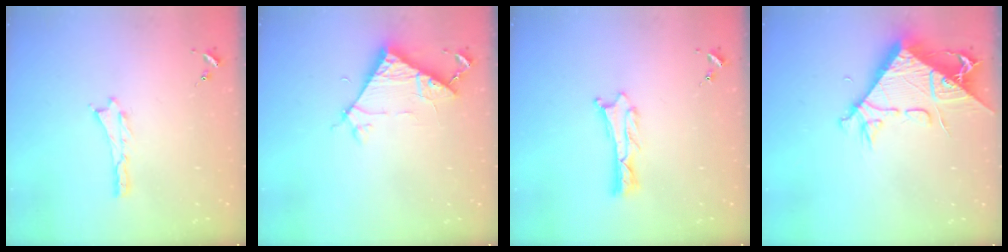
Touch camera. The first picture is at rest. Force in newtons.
{"total": 6.7, "press": 6.7, "slide": 0.3}
{"total": 1.3, "press": 1.2, "slide": 0.1}
{"total": 9.7, "press": 9.7, "slide": 1.3}